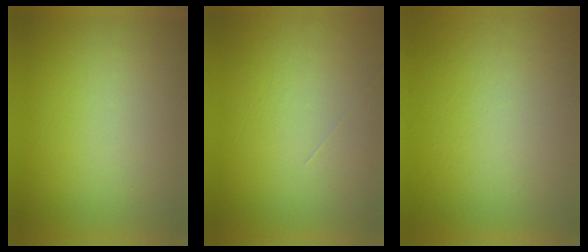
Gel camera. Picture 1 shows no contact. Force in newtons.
{"total": 1.1}
{"total": 8.4}